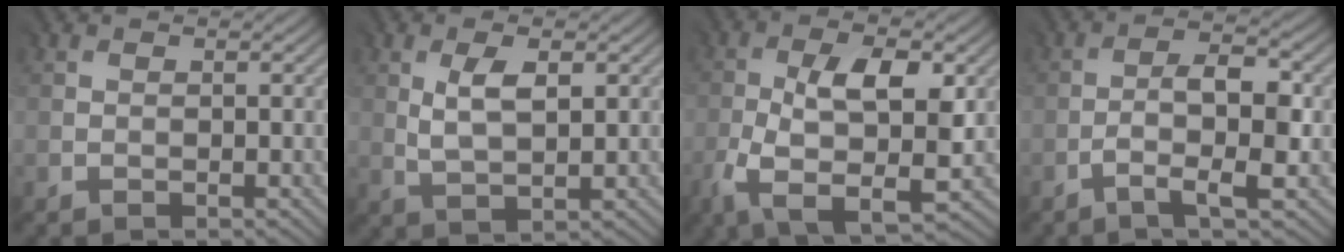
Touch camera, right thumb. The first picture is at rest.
{"total": 4.1, "force": [1.4, 1.6, 3.4], "torque": [-0.074, -0.003, 0.034]}
{"total": 9.3, "force": [-2.1, 3.9, 8.2], "torque": [-0.161, -0.010, -0.038]}
{"total": 5.0, "force": [-2.0, 0.9, 4.4], "torque": [-0.075, 0.011, -0.040]}